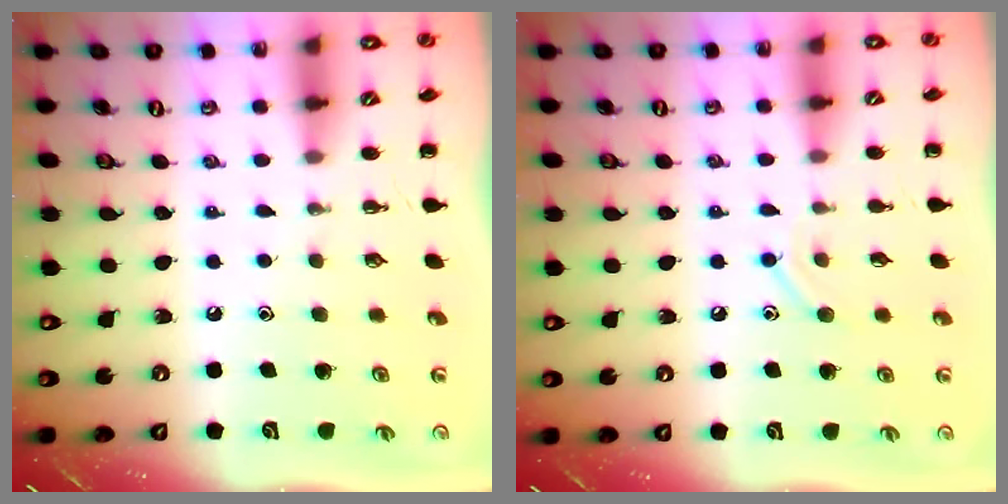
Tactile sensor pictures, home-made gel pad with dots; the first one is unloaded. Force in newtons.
{"total": 7.2, "press": 7.1, "slide": 1.5}